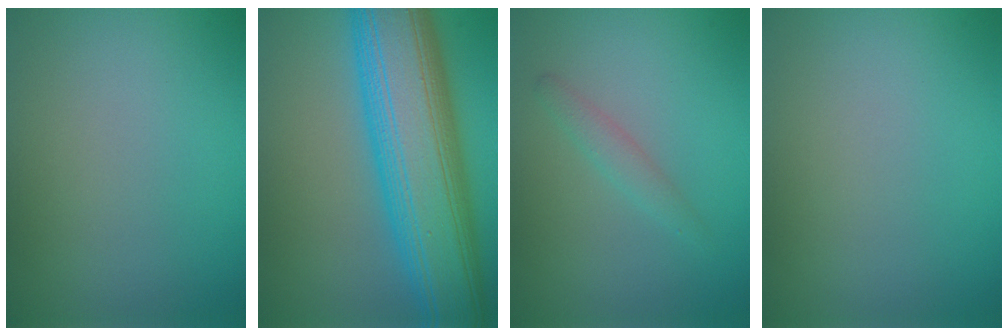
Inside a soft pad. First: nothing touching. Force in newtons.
{"total": 13.8, "press": 13.8, "slide": 0.1}
{"total": 1.4, "press": 1.4, "slide": 0.0}
{"total": 0.0}